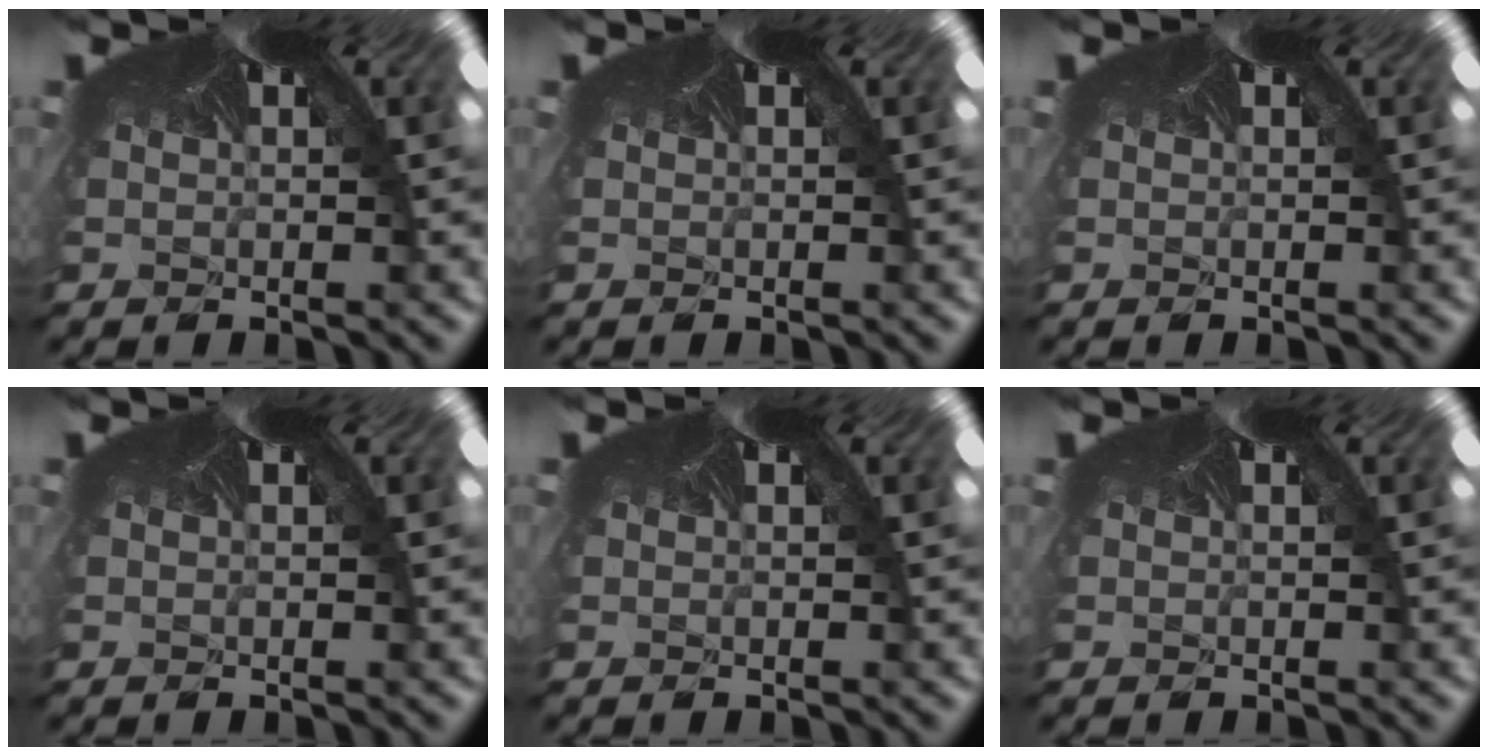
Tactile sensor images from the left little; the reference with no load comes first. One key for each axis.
{"total": 0.0}
{"total": 0.0}
{"total": 0.0}
{"total": 0.0}
{"total": 0.0}